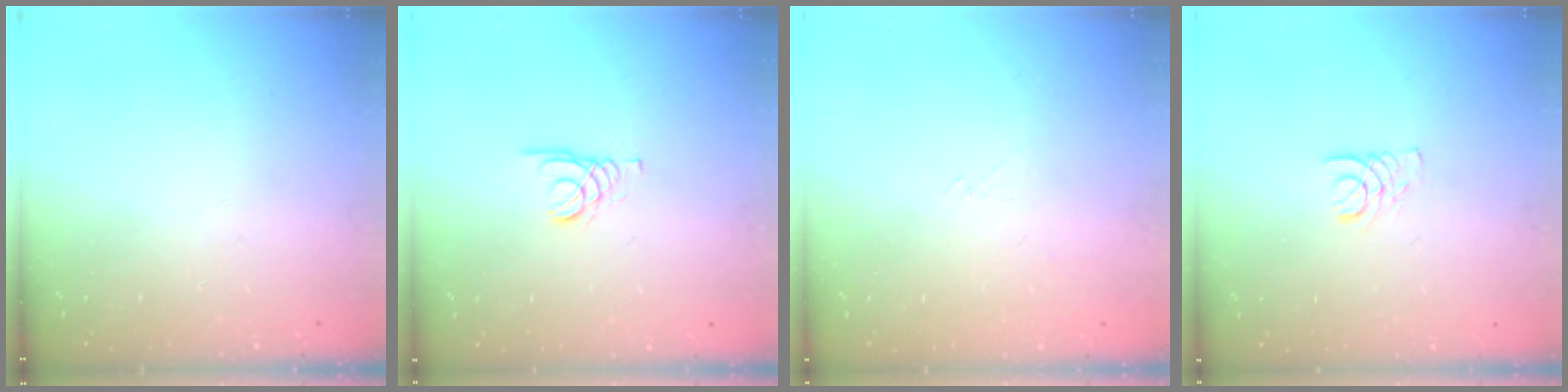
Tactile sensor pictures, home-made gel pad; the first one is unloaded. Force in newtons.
{"total": 1.8, "press": 1.8, "slide": 0.2}
{"total": 2.6, "press": 2.5, "slide": 0.6}
{"total": 1.9, "press": 1.9, "slide": 0.2}